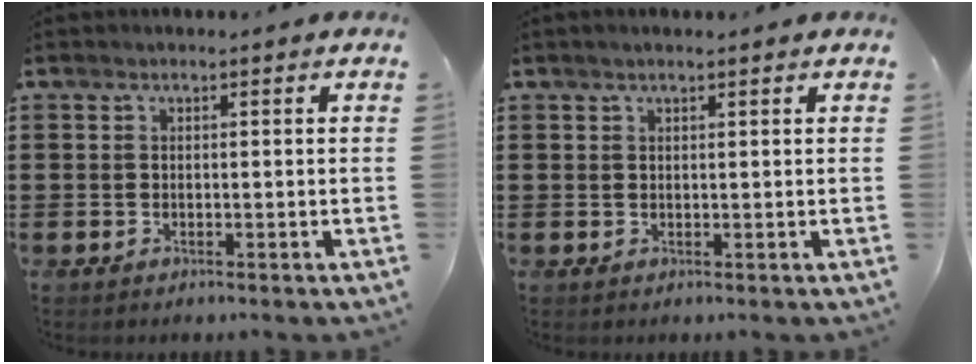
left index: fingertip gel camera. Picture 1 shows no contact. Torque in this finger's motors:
{"motor_torque": [2.13, 0.00, -0.03, 0.01]}